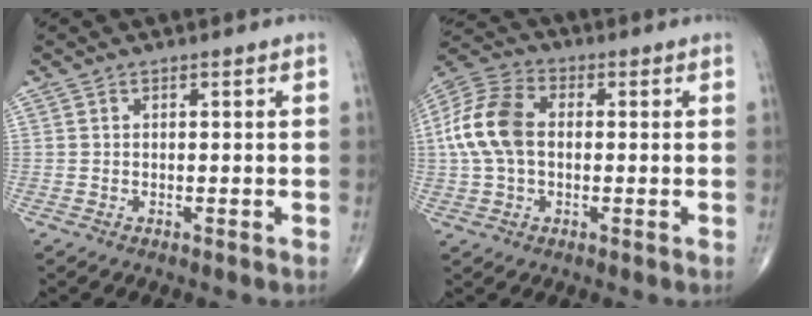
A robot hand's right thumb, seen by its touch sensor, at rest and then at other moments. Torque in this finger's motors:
{"motor_torque": [-0.05, 0.48, 1.29, -0.23, 0.49]}